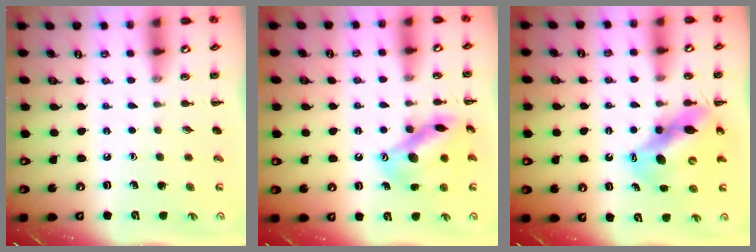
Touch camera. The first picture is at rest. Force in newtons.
{"total": 14.4, "press": 14.2, "slide": 2.5}
{"total": 12.5, "press": 11.9, "slide": 3.6}